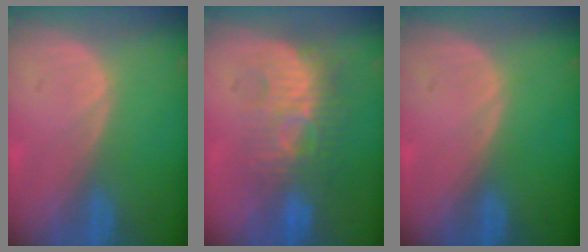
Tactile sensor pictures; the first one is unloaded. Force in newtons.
{"total": 8.8, "press": 8.4, "slide": 2.7}
{"total": 0.0}